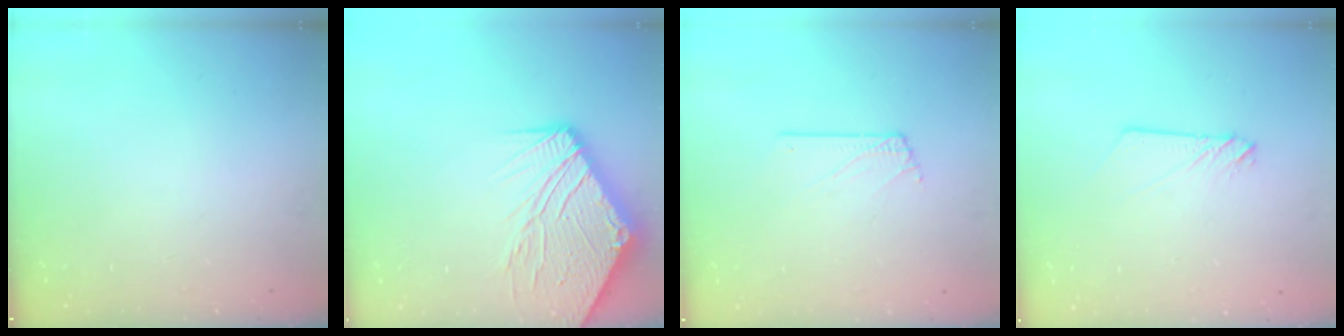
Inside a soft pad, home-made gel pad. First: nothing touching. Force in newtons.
{"total": 17.5, "press": 17.4, "slide": 2.2}
{"total": 1.6, "press": 1.6, "slide": 0.2}
{"total": 2.9, "press": 2.9, "slide": 0.4}